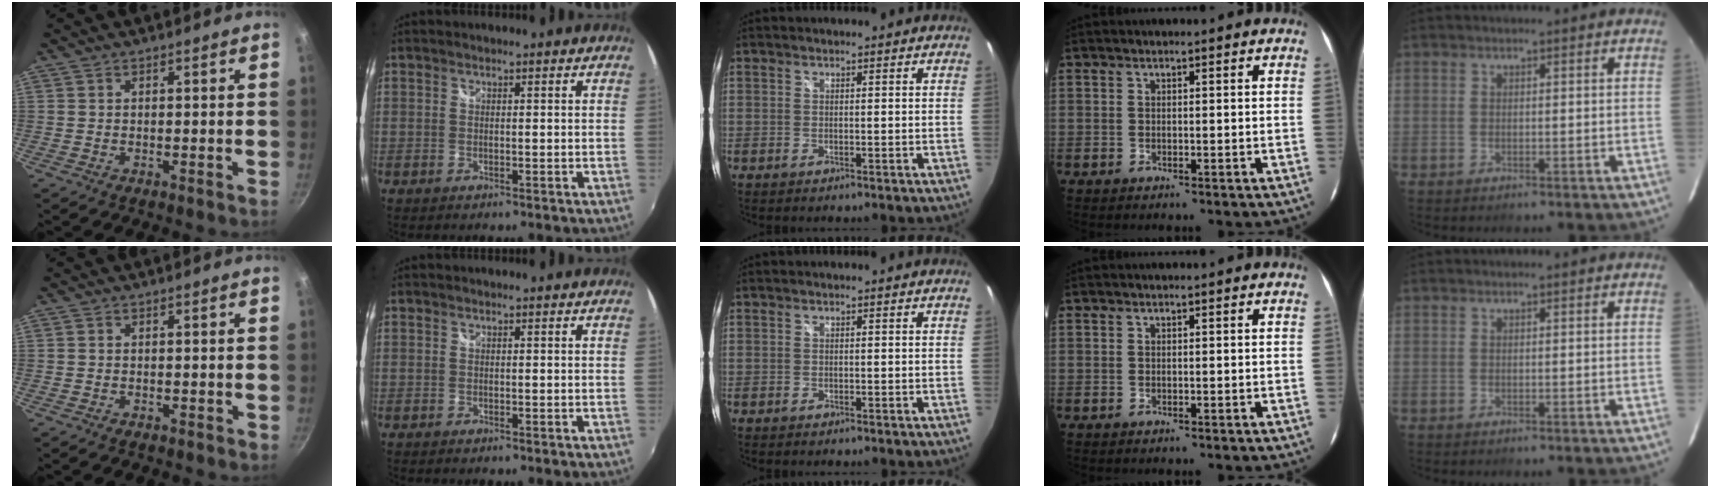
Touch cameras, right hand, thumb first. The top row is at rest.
{"thumb": {"total": 0.8, "force": [-0.5, 0.5, 0.4], "torque": [-0.003, 0.001, -0.008]}}